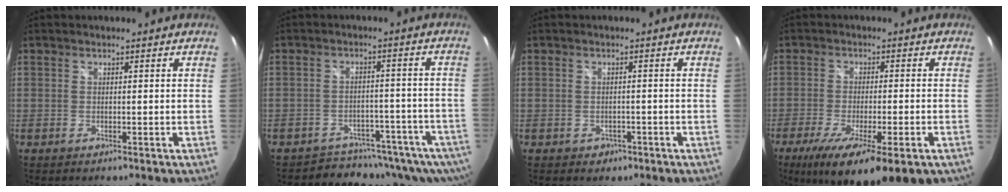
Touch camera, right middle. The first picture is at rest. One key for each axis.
{"total": 9.4, "fx": -8.1, "fy": 3.8, "fz": 2.9, "tx": -0.041, "ty": 0.004, "tz": -0.111}
{"total": 2.4, "fx": -1.1, "fy": 1.9, "fz": 0.8, "tx": -0.018, "ty": -0.001, "tz": -0.011}
{"total": 15.7, "fx": -8.7, "fy": 3.4, "fz": 12.6, "tx": -0.225, "ty": -0.051, "tz": -0.129}